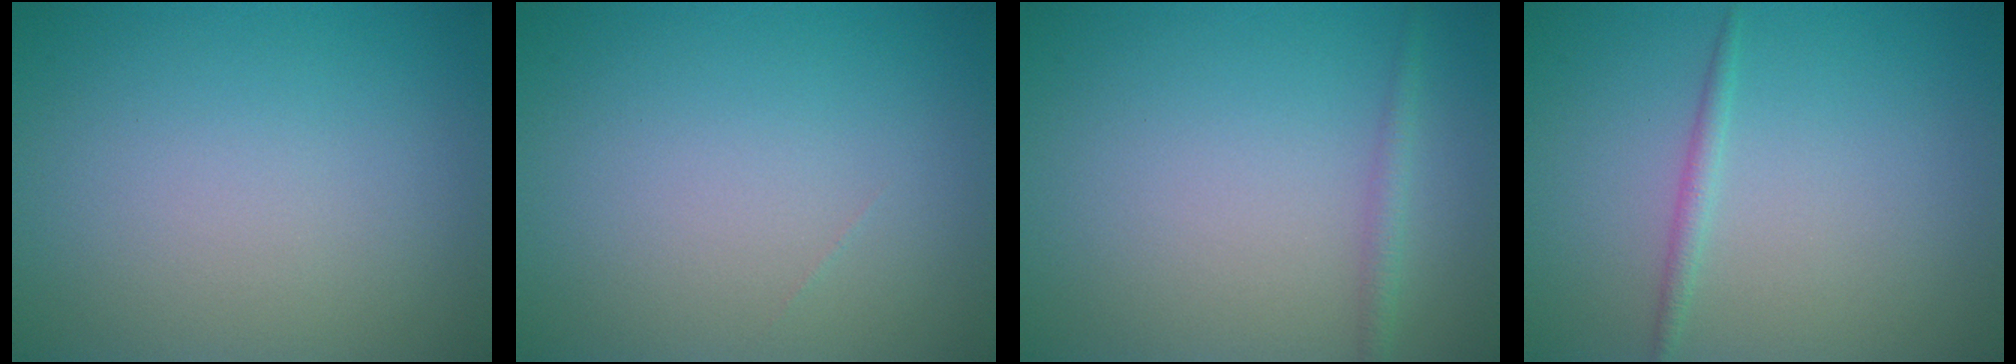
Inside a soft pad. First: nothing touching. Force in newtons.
{"total": 0.0}
{"total": 1.2, "press": 1.2, "slide": 0.1}
{"total": 1.1, "press": 1.1, "slide": 0.1}